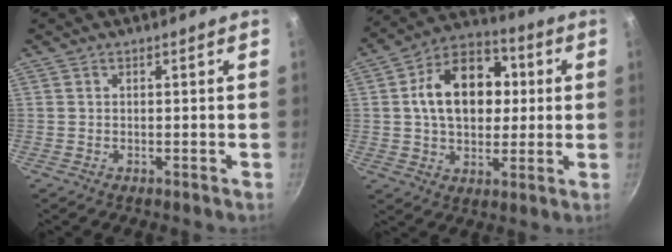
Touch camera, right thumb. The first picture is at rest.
{"total": 17.4, "force": [2.5, 12.2, 12.2], "torque": [-0.156, 0.023, 0.026]}